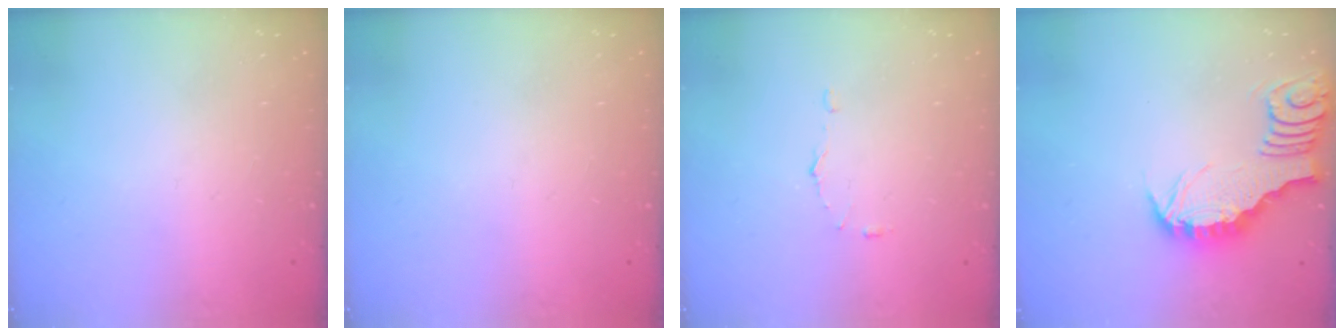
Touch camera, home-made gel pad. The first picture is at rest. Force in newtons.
{"total": 0.0}
{"total": 4.6, "press": 4.5, "slide": 0.4}
{"total": 3.4, "press": 3.4, "slide": 0.2}